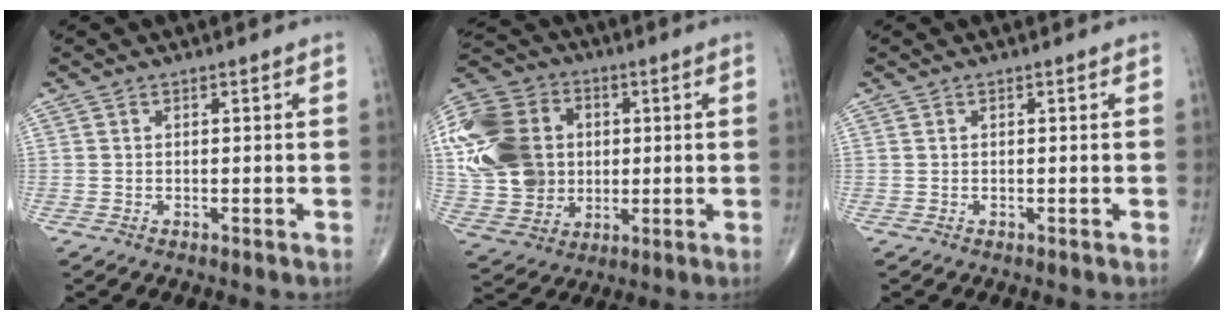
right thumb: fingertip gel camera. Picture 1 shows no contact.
{"total": 23.2, "force": [3.2, 18.2, 14.0], "torque": [-0.287, 0.018, 0.066]}
{"total": 0.0}